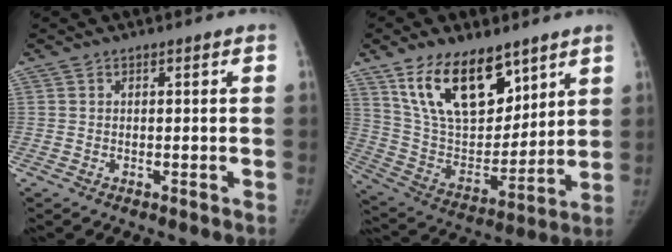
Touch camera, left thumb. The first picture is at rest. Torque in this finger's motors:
{"motor_torque": [0.71, 0.72, 1.48, -1.29, 0.23]}